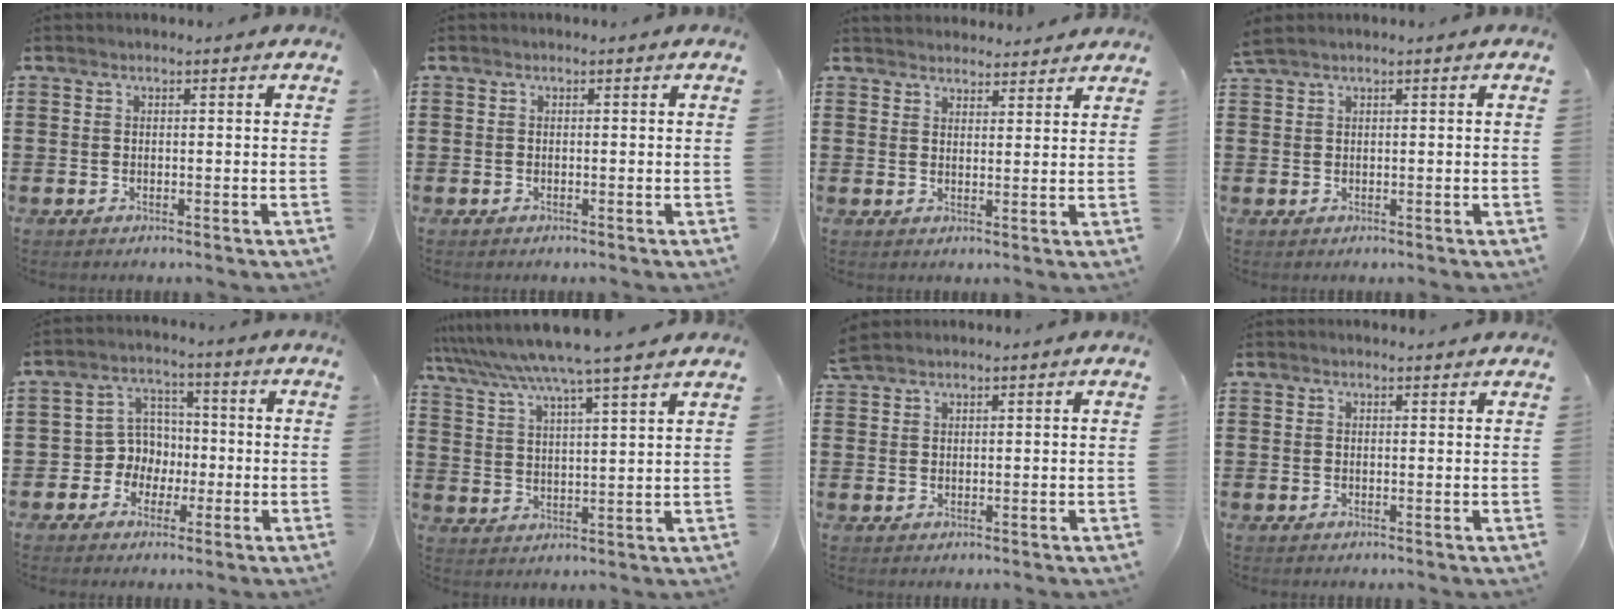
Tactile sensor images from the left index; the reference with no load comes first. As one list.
[{"total": 0.0}, {"total": 2.8, "force": [2.7, 0.4, -0.4], "torque": [-0.001, -0.007, 0.052]}, {"total": 1.0, "force": [0.8, -0.1, 0.6], "torque": [-0.013, 0.000, 0.016]}, {"total": 5.5, "force": [-1.2, 5.2, 1.1], "torque": [-0.049, 0.009, -0.030]}, {"total": 7.0, "force": [6.2, -1.4, 2.9], "torque": [-0.081, -0.040, 0.101]}, {"total": 1.7, "force": [1.6, 0.3, 0.4], "torque": [-0.013, 0.002, 0.032]}, {"total": 0.6, "force": [0.6, 0.0, 0.1], "torque": [-0.004, -0.001, 0.012]}]